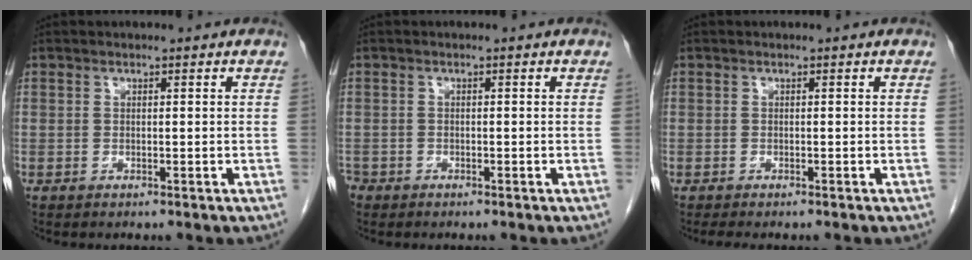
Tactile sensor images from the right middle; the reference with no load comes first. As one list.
[{"total": 1.9, "force": [-1.5, 1.1, 0.3], "torque": [-0.015, -0.001, -0.029]}, {"total": 2.5, "force": [-2.1, 0.4, 1.3], "torque": [-0.023, -0.009, -0.027]}]